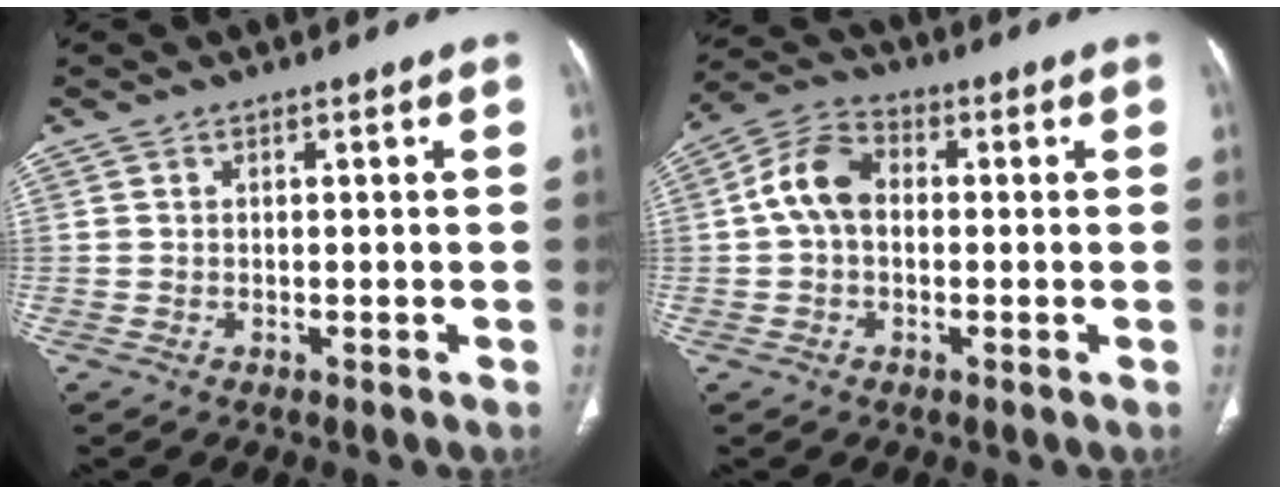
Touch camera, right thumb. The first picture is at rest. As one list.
[{"total": 8.1, "force": [0.3, 5.7, 5.8], "torque": [-0.105, 0.025, -0.006]}]